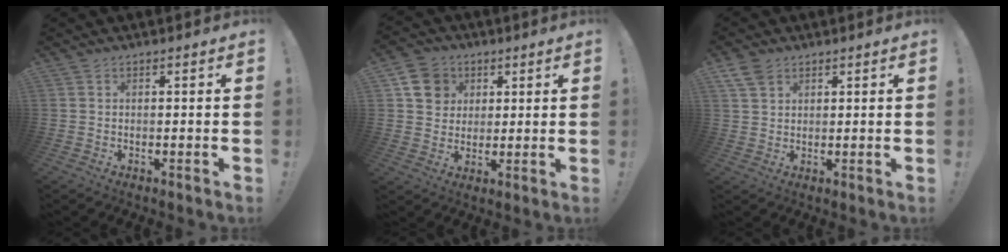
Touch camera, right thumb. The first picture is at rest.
{"total": 9.9, "force": [3.0, 9.1, 2.6], "torque": [-0.026, -0.010, 0.063]}
{"total": 5.3, "force": [3.3, 3.5, 2.4], "torque": [-0.047, -0.009, 0.064]}